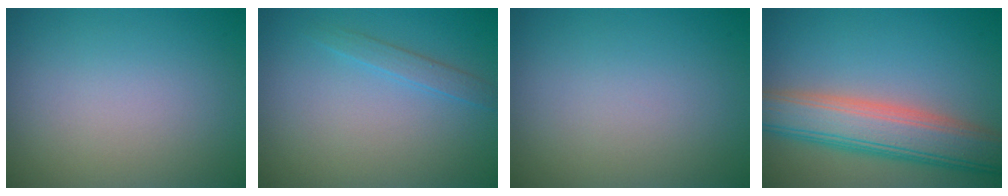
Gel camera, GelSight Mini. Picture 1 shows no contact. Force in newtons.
{"total": 1.4, "press": 1.4, "slide": 0.0}
{"total": 0.0}
{"total": 7.8, "press": 7.8, "slide": 0.6}